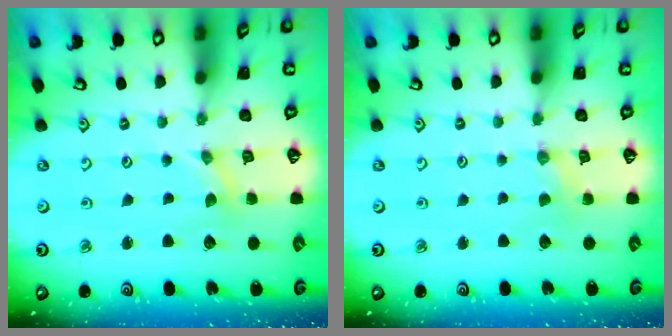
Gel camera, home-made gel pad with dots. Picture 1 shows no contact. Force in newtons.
{"total": 1.7, "press": 1.7, "slide": 0.3}